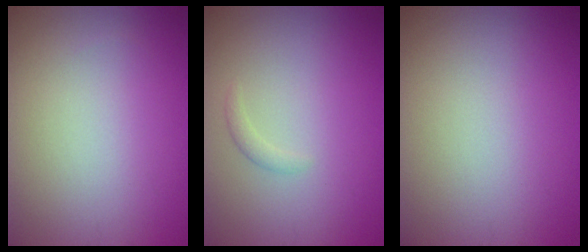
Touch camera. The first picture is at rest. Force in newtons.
{"total": 0.8, "press": 0.8, "slide": 0.0}
{"total": 0.0}